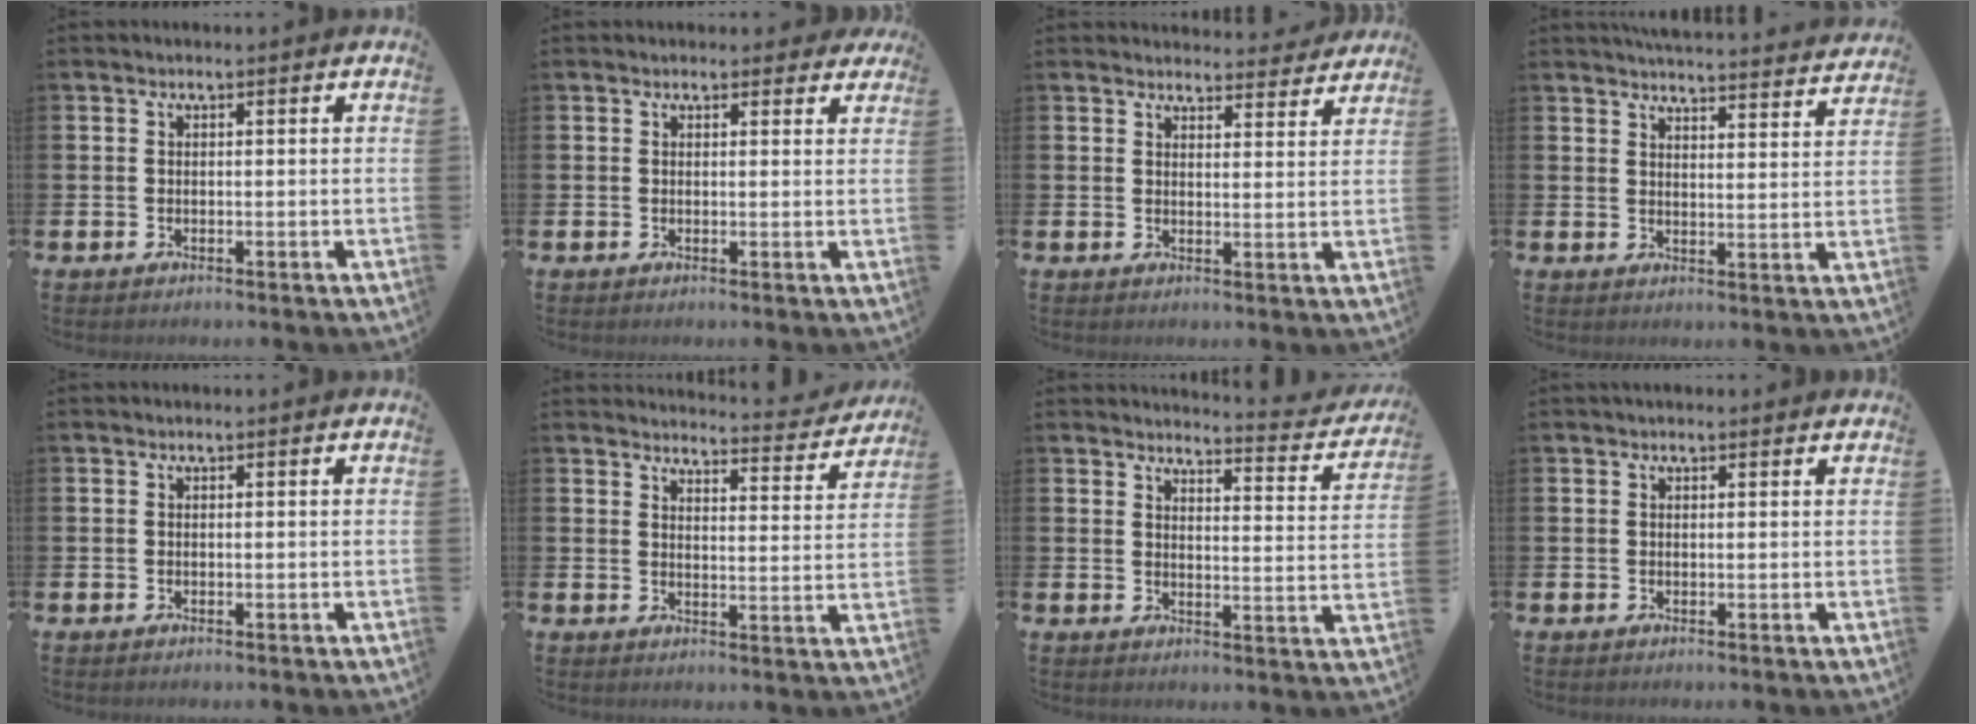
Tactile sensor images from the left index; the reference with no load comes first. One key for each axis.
{"total": 1.3, "fx": 1.0, "fy": 0.7, "fz": 0.2, "tx": 0.008, "ty": 0.003, "tz": 0.016}
{"total": 3.8, "fx": 3.7, "fy": 0.6, "fz": 0.0, "tx": 0.006, "ty": -0.026, "tz": 0.065}
{"total": 4.9, "fx": 4.9, "fy": 0.2, "fz": 0.4, "tx": -0.009, "ty": -0.038, "tz": 0.085}
{"total": 0.0}
{"total": 4.1, "fx": 4.0, "fy": 0.5, "fz": 0.5, "tx": -0.001, "ty": -0.040, "tz": 0.061}
{"total": 3.4, "fx": 3.3, "fy": 0.3, "fz": 0.7, "tx": -0.012, "ty": -0.036, "tz": 0.048}
{"total": 0.7, "fx": 0.5, "fy": 0.3, "fz": 0.2, "tx": 0.007, "ty": 0.000, "tz": 0.007}